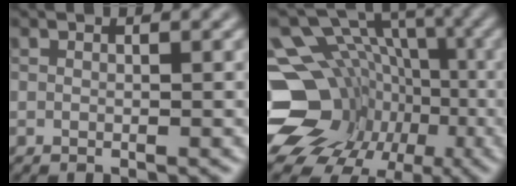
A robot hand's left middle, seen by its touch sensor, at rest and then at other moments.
{"total": 17.9, "force": [-5.9, 14.7, 8.3], "torque": [-0.149, -0.013, -0.088]}